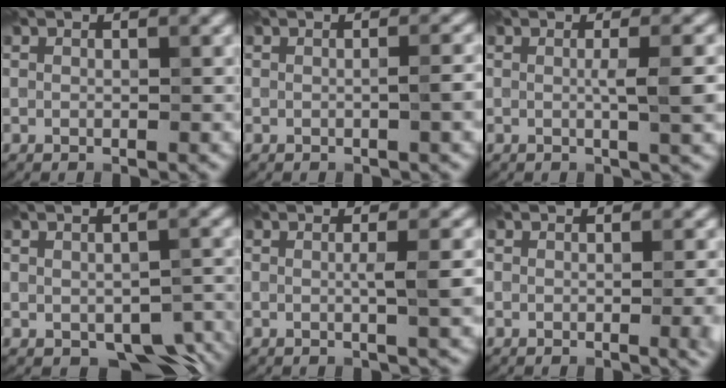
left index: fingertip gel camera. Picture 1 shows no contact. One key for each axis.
{"total": 1.7, "fx": -0.1, "fy": 0.5, "fz": 1.7, "tx": -0.017, "ty": 0.003, "tz": -0.007}
{"total": 3.0, "fx": 0.2, "fy": 0.7, "fz": 3.0, "tx": -0.041, "ty": -0.002, "tz": 0.000}
{"total": 5.2, "fx": -2.3, "fy": 3.0, "fz": 3.5, "tx": -0.037, "ty": -0.020, "tz": -0.017}
{"total": 2.7, "fx": 0.2, "fy": 0.6, "fz": 2.6, "tx": -0.034, "ty": -0.001, "tz": -0.002}
{"total": 3.1, "fx": -0.5, "fy": 1.2, "fz": 2.9, "tx": -0.024, "ty": -0.003, "tz": -0.006}